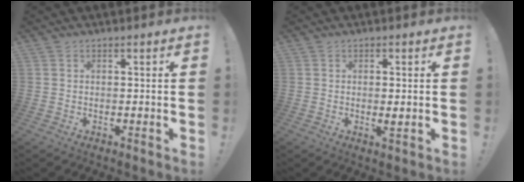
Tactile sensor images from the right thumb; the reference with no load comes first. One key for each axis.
{"total": 1.8, "fx": -0.1, "fy": 0.2, "fz": 1.8, "tx": -0.027, "ty": -0.002, "tz": -0.002}